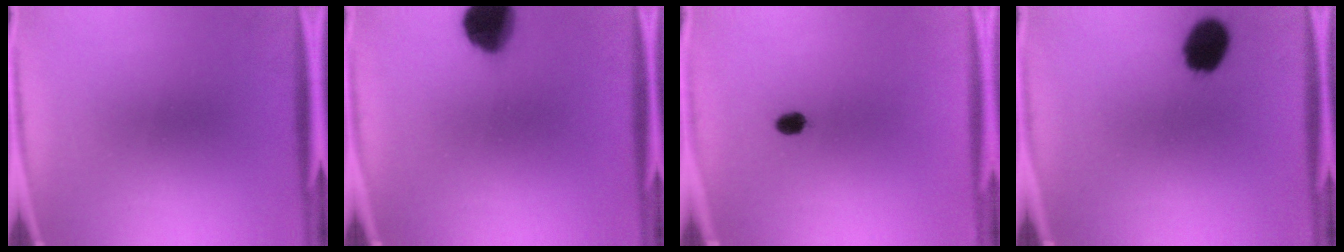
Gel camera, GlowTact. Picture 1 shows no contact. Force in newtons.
{"total": 10.5}
{"total": 2.1}
{"total": 8.4}